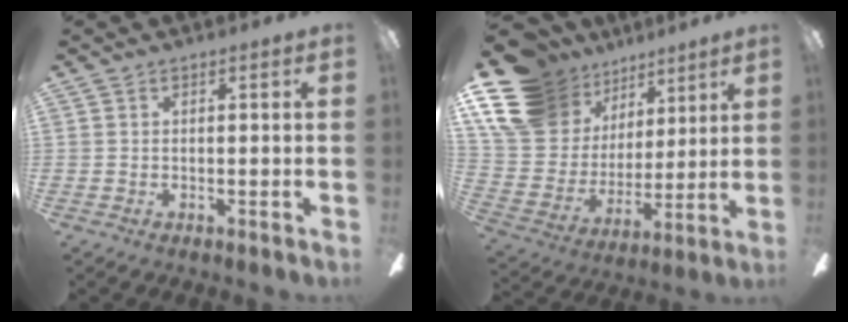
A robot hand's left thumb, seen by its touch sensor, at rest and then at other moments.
{"total": 20.4, "force": [12.4, 13.4, 8.9], "torque": [-0.193, -0.061, 0.246]}